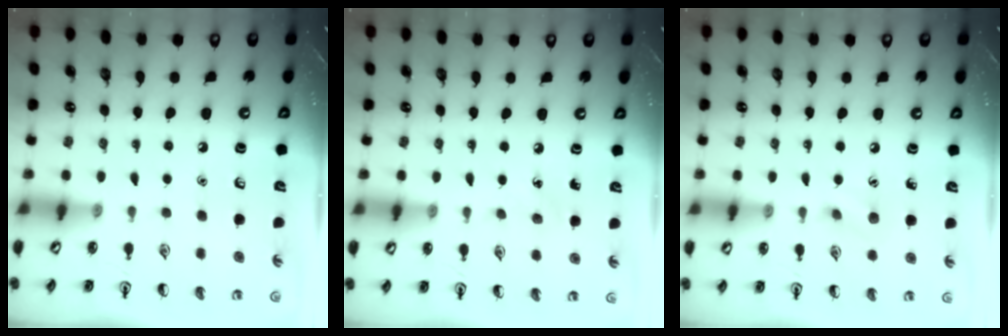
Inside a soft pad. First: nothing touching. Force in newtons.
{"total": 3.5, "press": 3.3, "slide": 1.2}
{"total": 5.7, "press": 5.5, "slide": 1.7}